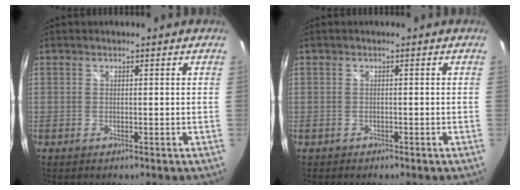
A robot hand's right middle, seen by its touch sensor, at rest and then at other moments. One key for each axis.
{"total": 0.6, "fx": -0.5, "fy": 0.4, "fz": 0.0, "tx": -0.004, "ty": -0.001, "tz": -0.008}